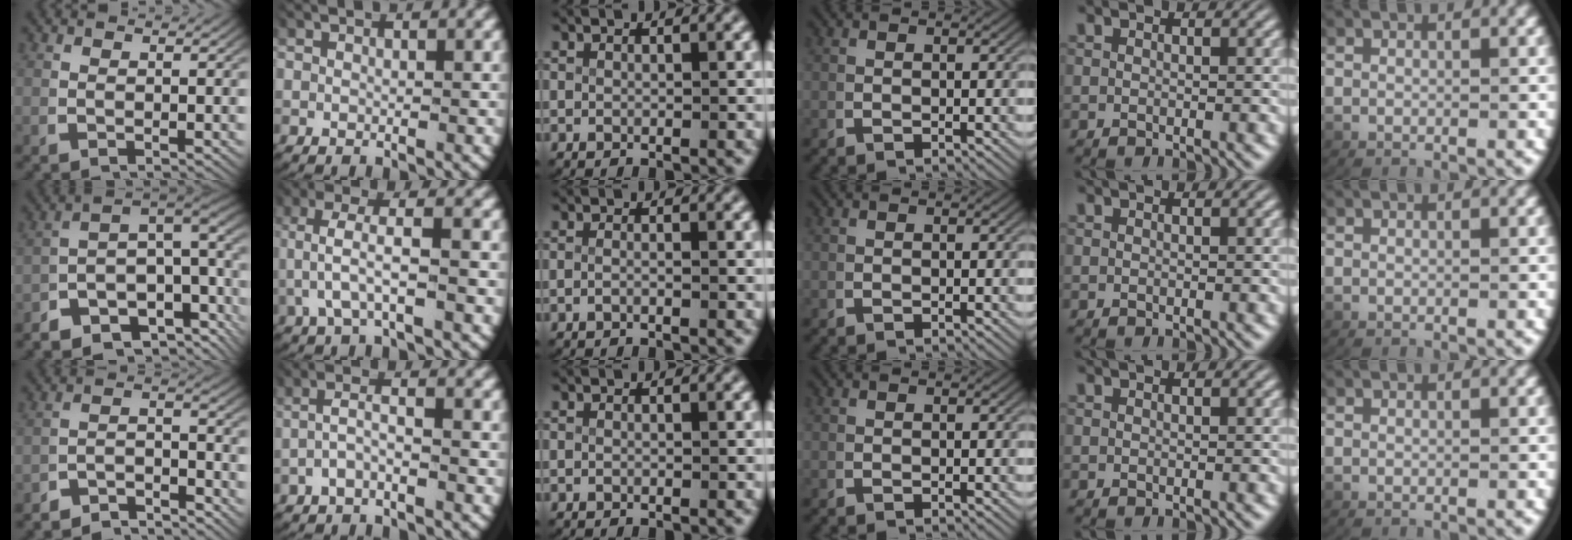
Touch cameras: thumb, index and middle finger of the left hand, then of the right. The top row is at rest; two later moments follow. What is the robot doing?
{"motion": "lift_and_place", "object": "towel"}